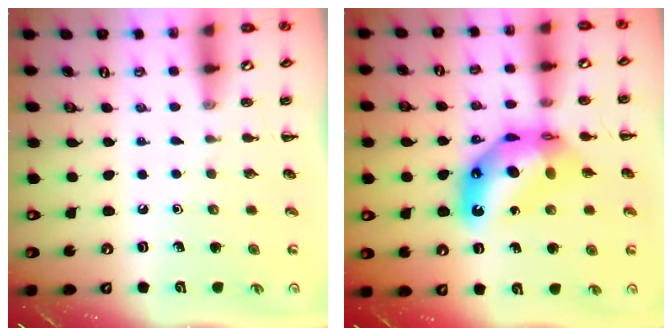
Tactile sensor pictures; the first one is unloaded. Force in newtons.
{"total": 13.5, "press": 12.9, "slide": 4.2}